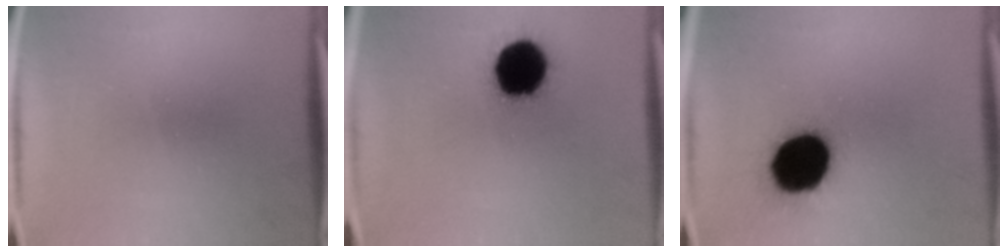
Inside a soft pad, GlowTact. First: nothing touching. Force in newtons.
{"total": 18.7}
{"total": 19.1}